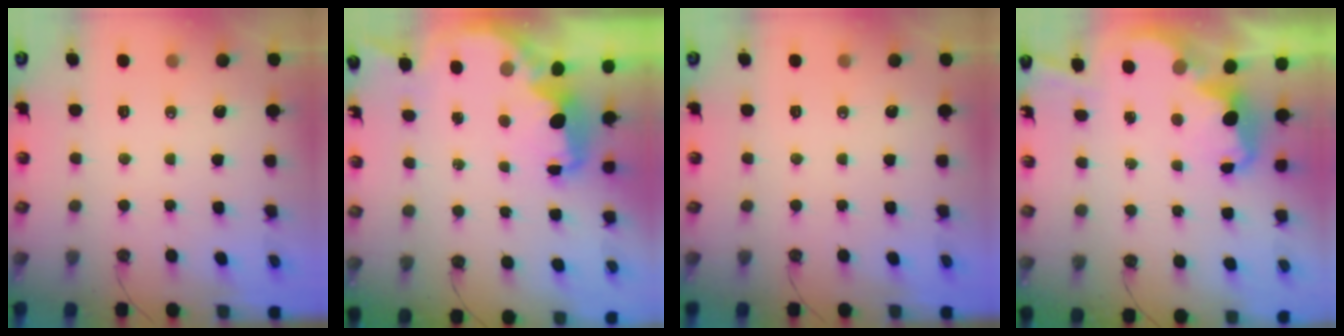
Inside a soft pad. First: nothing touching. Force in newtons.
{"total": 4.4, "press": 4.3, "slide": 0.6}
{"total": 0.0}
{"total": 3.5, "press": 3.5, "slide": 0.7}